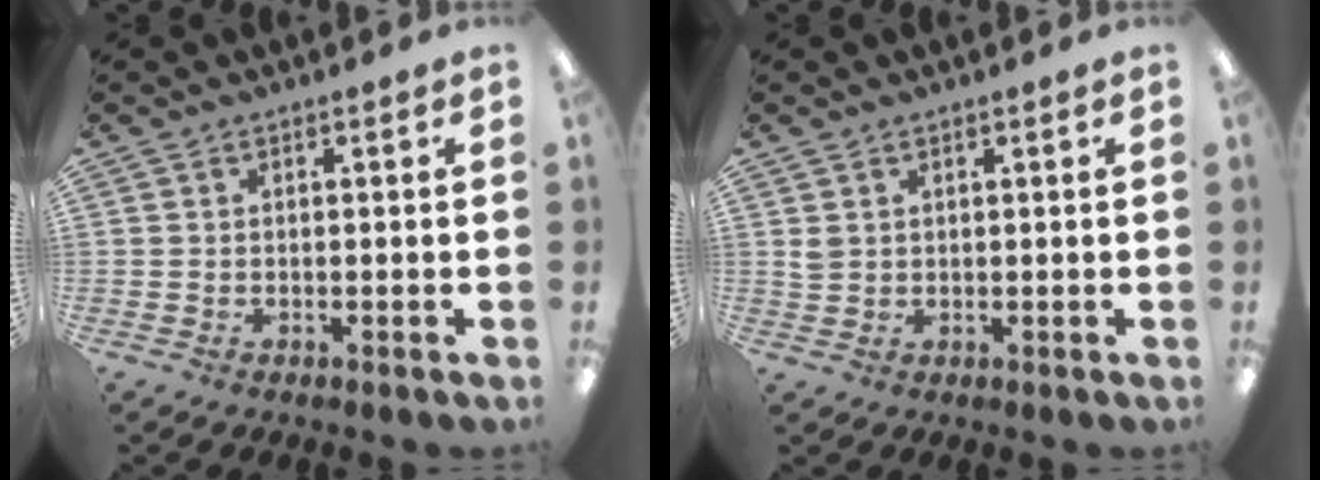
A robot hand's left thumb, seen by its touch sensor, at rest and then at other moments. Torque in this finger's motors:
{"motor_torque": [0.09, 0.01, 0.22, -0.08, 0.00]}